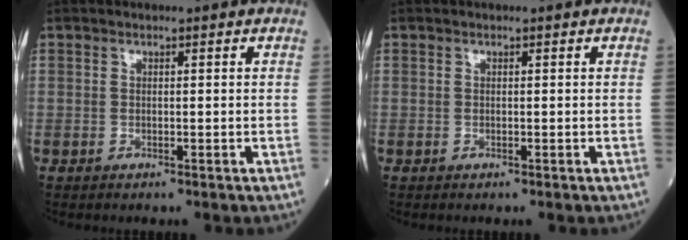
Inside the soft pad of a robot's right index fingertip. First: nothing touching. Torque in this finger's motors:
{"motor_torque": [0.13, 0.13, -0.03, -0.01]}